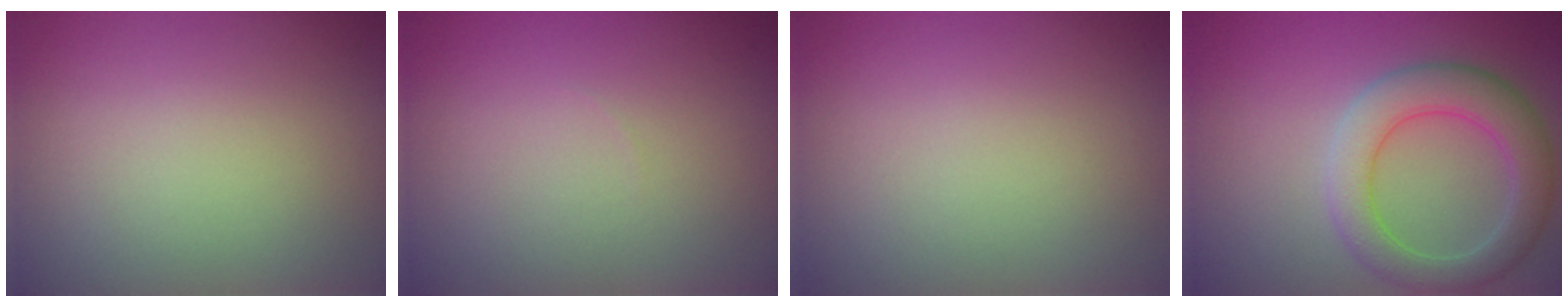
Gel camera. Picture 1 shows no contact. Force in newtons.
{"total": 0.0}
{"total": 0.0}
{"total": 5.3, "press": 5.3, "slide": 0.5}